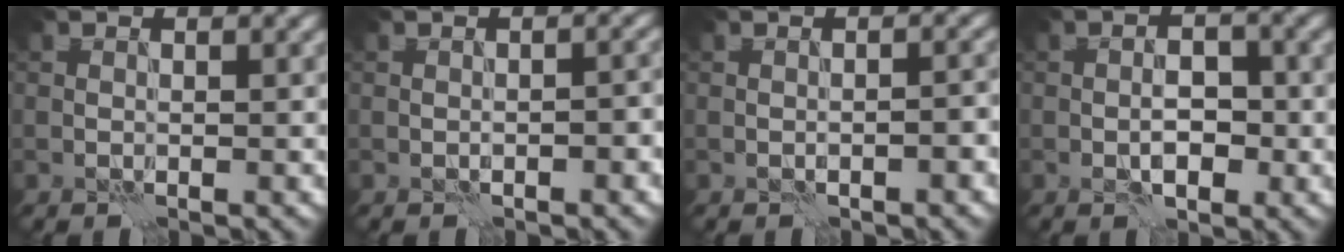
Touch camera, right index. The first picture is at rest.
{"total": 1.3, "force": [-0.6, 0.5, 1.0], "torque": [-0.016, 0.005, -0.009]}
{"total": 1.3, "force": [-0.7, 0.3, 1.1], "torque": [-0.017, 0.005, -0.012]}
{"total": 3.1, "force": [-0.9, 1.5, 2.6], "torque": [-0.031, 0.006, -0.022]}